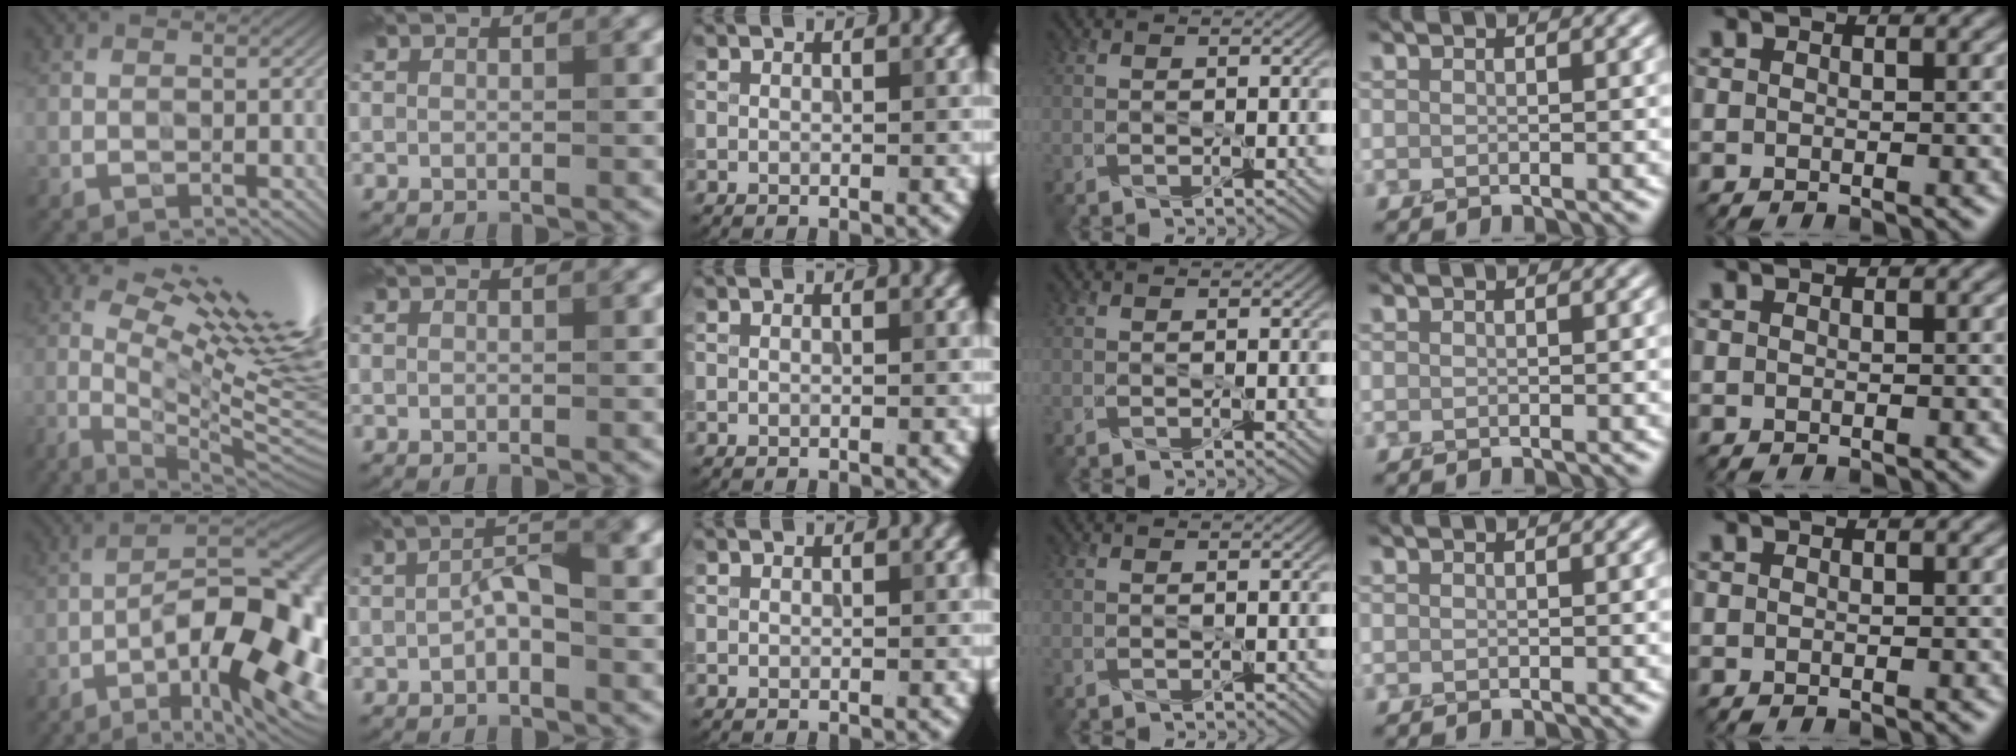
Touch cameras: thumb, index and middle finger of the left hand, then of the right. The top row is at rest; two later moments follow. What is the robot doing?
{"motion": "peel", "object": "tape"}